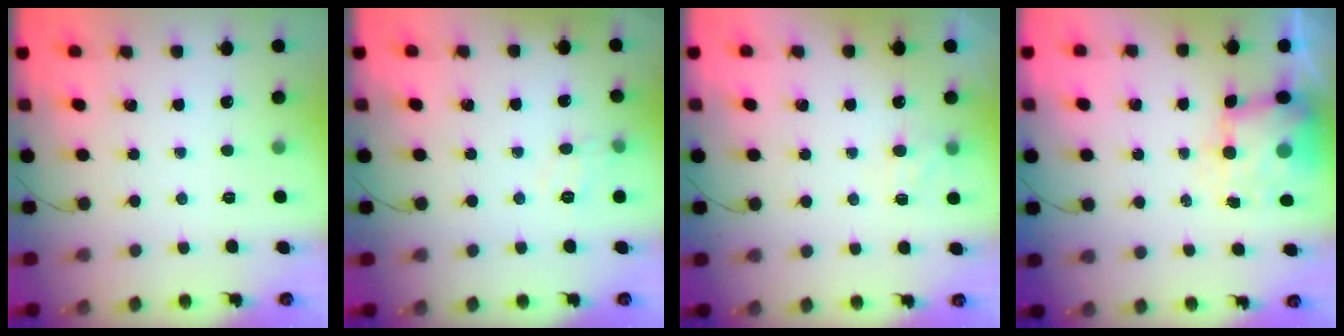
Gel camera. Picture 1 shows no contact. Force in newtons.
{"total": 5.0, "press": 4.7, "slide": 1.6}
{"total": 5.6, "press": 5.3, "slide": 1.6}
{"total": 6.7, "press": 6.5, "slide": 1.4}